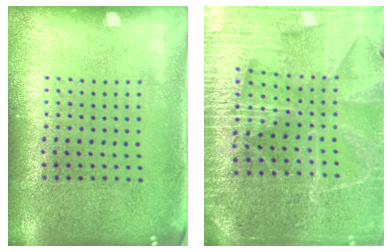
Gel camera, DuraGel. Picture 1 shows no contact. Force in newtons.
{"total": 4.5, "press": 4.2, "slide": 1.8}